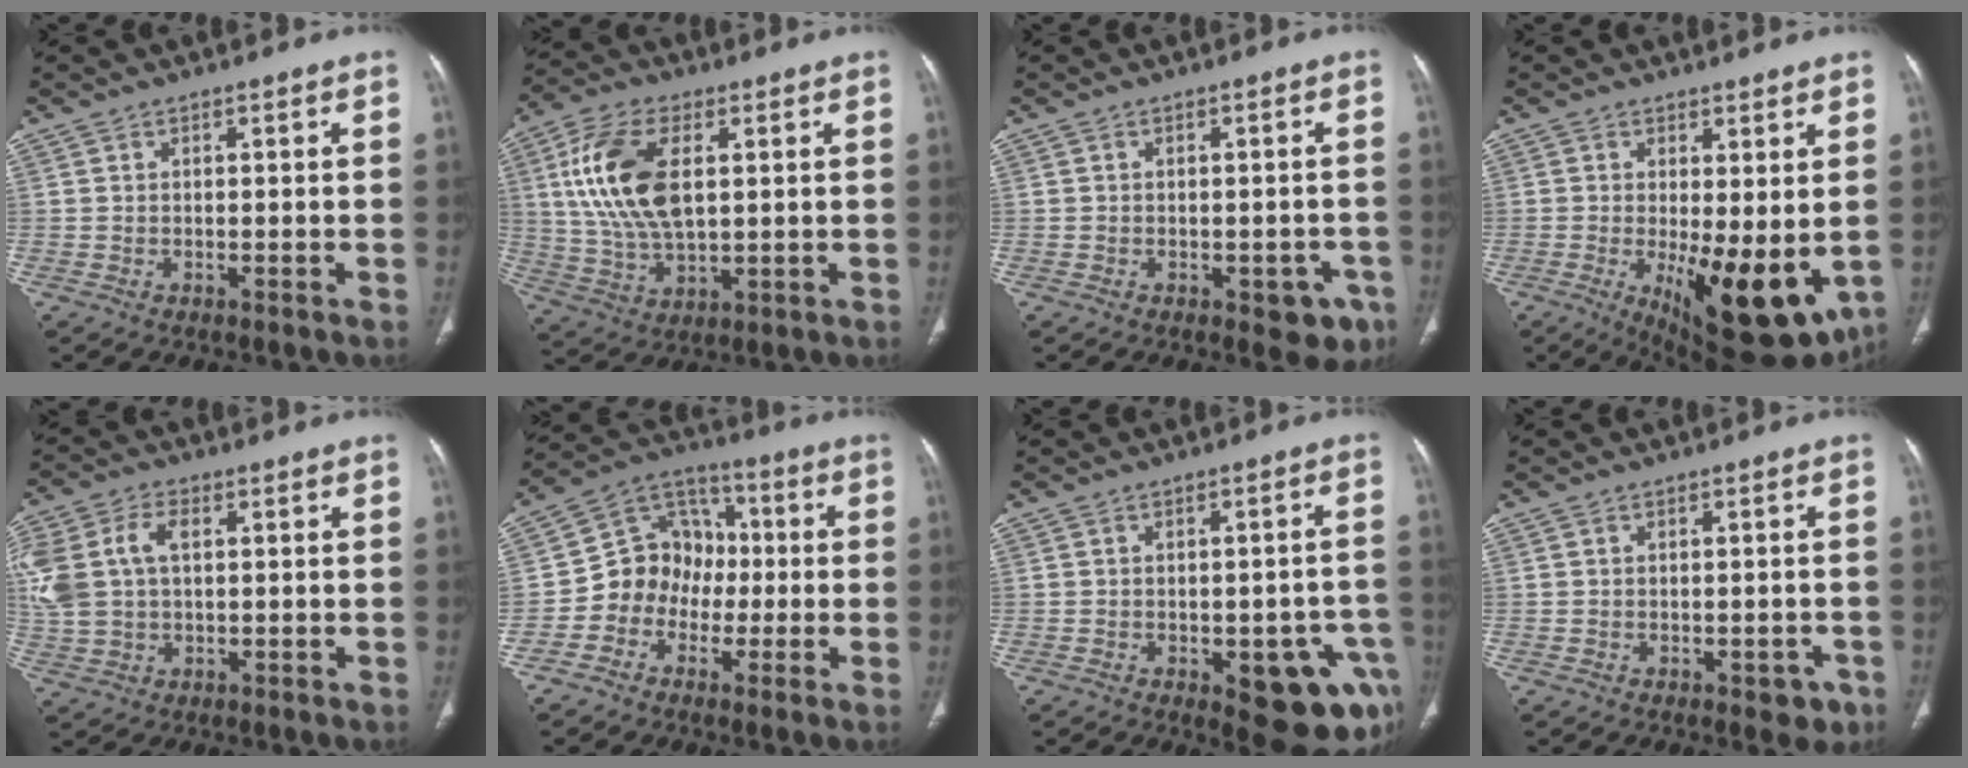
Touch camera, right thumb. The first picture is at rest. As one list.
[{"total": 15.7, "force": [3.3, 8.5, 12.8], "torque": [-0.252, -0.002, 0.065]}, {"total": 5.8, "force": [-2.8, 3.2, 4.0], "torque": [-0.019, 0.009, -0.028]}, {"total": 14.9, "force": [-2.5, 5.8, 13.6], "torque": [-0.192, -0.033, -0.018]}, {"total": 12.3, "force": [2.2, 8.1, 9.0], "torque": [-0.222, 0.019, 0.047]}, {"total": 11.2, "force": [-2.3, 9.9, 4.6], "torque": [-0.031, 0.043, -0.054]}, {"total": 14.8, "force": [-5.6, 6.5, 12.1], "torque": [-0.097, 0.026, -0.050]}, {"total": 3.6, "force": [-1.8, 2.1, 2.3], "torque": [-0.007, 0.007, -0.019]}]